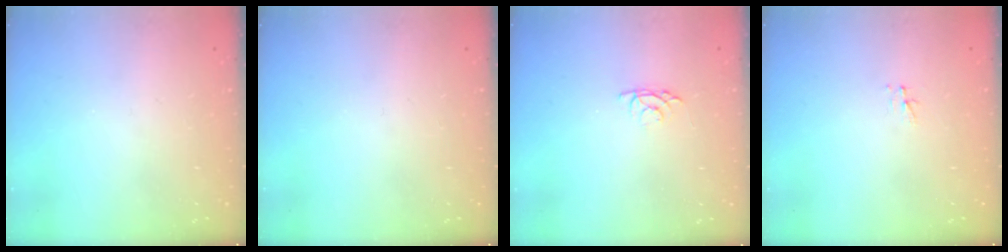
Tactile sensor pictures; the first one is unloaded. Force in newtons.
{"total": 0.0}
{"total": 3.4, "press": 3.3, "slide": 0.5}
{"total": 3.0, "press": 3.0, "slide": 0.3}